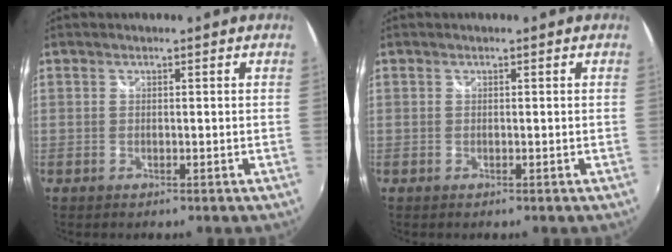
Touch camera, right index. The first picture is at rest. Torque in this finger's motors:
{"motor_torque": [0.00, 0.01, 0.00, 0.00]}